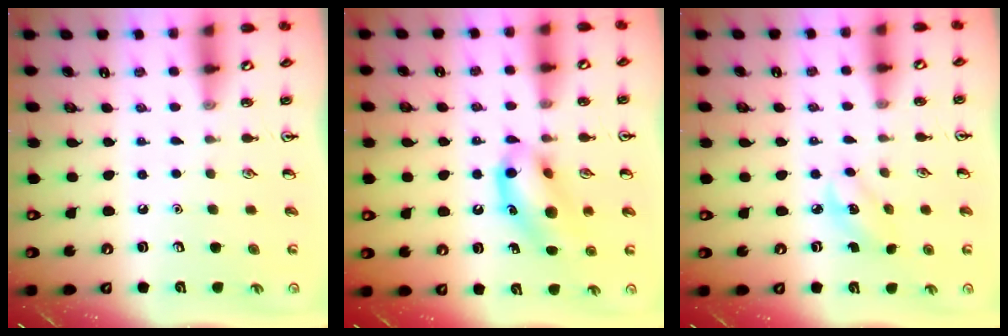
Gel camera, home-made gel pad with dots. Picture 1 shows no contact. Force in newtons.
{"total": 13.5, "press": 13.2, "slide": 2.9}
{"total": 2.8, "press": 2.7, "slide": 0.9}